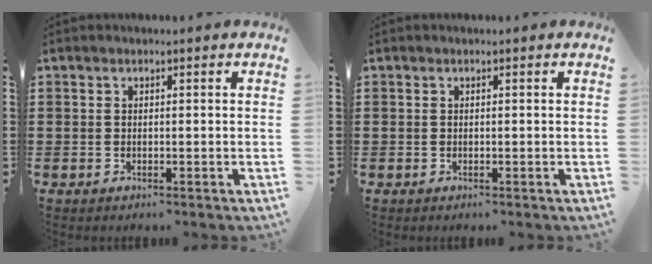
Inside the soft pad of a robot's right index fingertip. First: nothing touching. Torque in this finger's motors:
{"motor_torque": [-0.33, 1.03, 0.00, 0.00]}